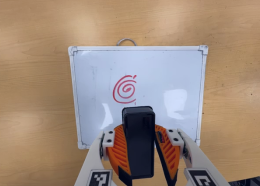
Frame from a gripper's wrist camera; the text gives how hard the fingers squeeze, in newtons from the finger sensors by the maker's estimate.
{"total": 9.8, "left": 10.3, "right": 9.2}